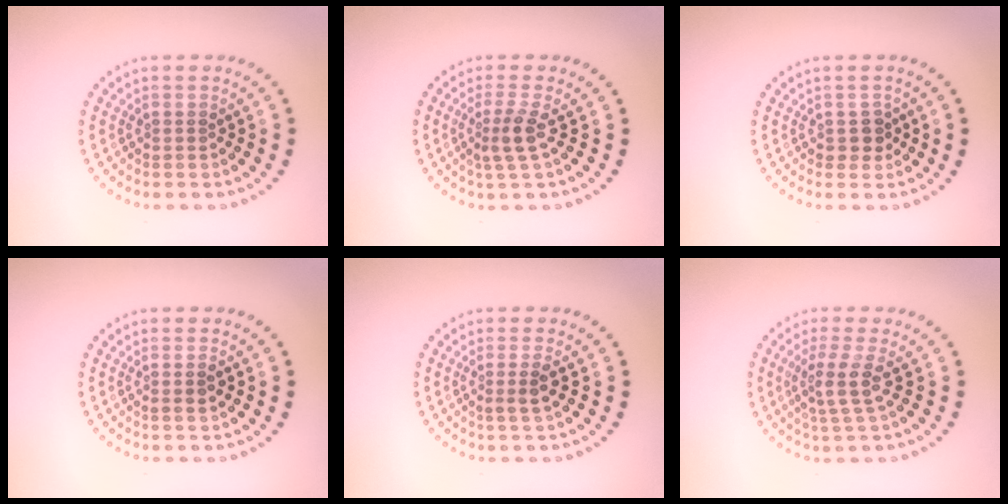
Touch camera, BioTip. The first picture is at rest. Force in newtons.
{"total": 2.4, "press": 1.8, "slide": 1.6}
{"total": 1.6, "press": 1.4, "slide": 0.7}
{"total": 1.1, "press": 1.0, "slide": 0.5}
{"total": 1.6, "press": 1.2, "slide": 1.0}
{"total": 2.8, "press": 2.1, "slide": 1.8}